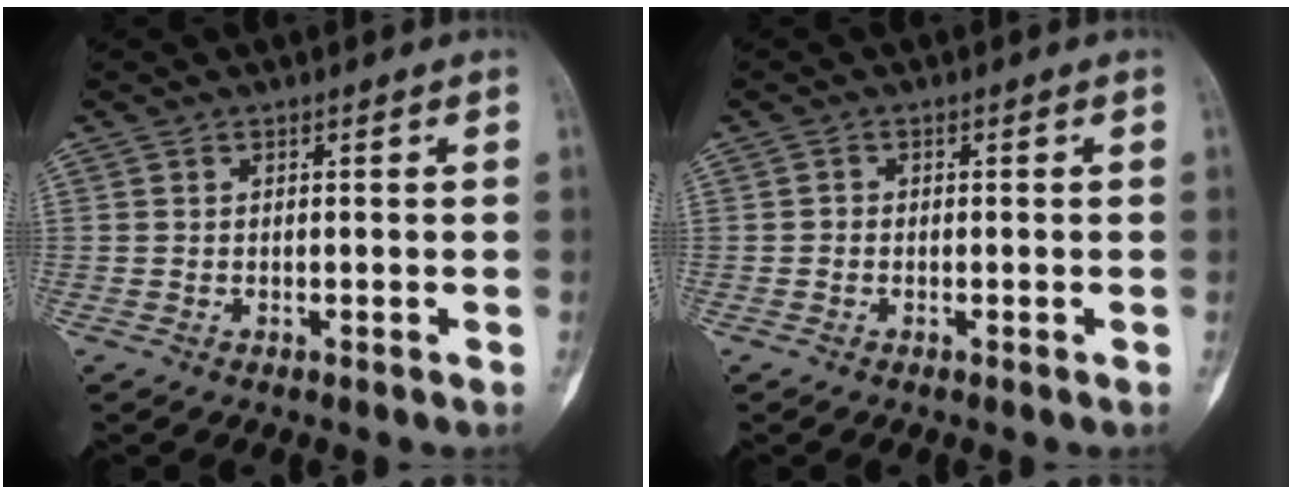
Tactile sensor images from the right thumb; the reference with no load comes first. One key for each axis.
{"total": 0.6, "fx": -0.2, "fy": 0.5, "fz": 0.3, "tx": 0.001, "ty": 0.003, "tz": -0.009}